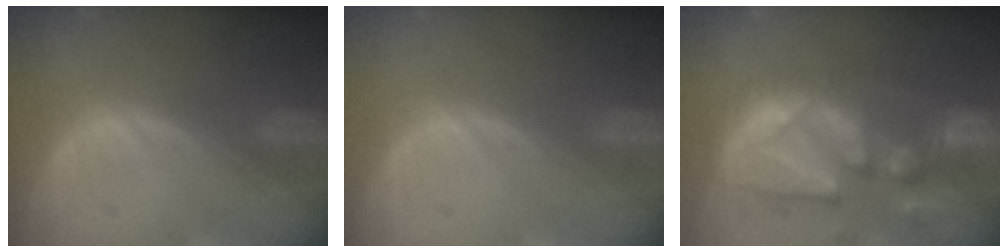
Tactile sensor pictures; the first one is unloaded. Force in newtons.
{"total": 0.0}
{"total": 13.3, "press": 11.4, "slide": 6.8}